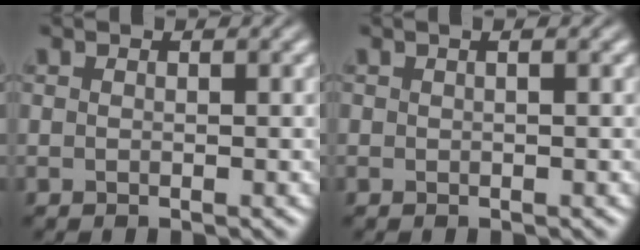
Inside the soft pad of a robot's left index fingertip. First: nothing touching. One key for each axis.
{"total": 1.4, "fx": 0.6, "fy": 0.6, "fz": 1.1, "tx": 0.000, "ty": 0.007, "tz": -0.009}